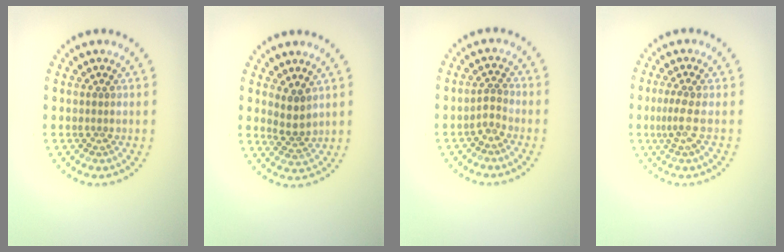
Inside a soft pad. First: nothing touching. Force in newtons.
{"total": 2.2, "press": 1.7, "slide": 1.4}
{"total": 1.4, "press": 1.0, "slide": 1.0}
{"total": 1.7, "press": 1.2, "slide": 1.2}